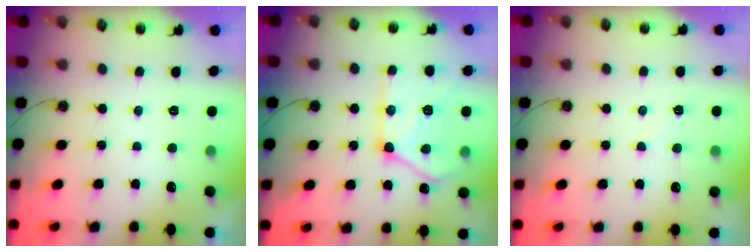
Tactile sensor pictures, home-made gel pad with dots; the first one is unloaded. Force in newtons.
{"total": 18.3, "press": 18.2, "slide": 1.8}
{"total": 4.8, "press": 4.8, "slide": 0.5}